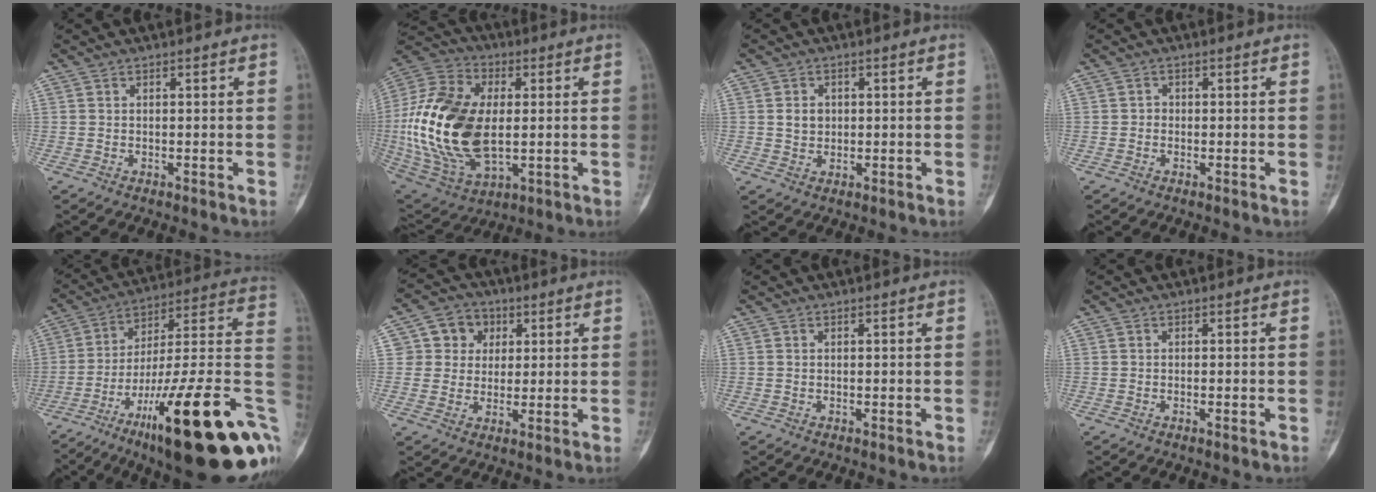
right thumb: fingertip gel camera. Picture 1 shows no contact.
{"total": 25.0, "force": [-0.1, 14.8, 20.2], "torque": [-0.410, -0.007, 0.008]}
{"total": 3.2, "force": [0.3, 2.7, 1.6], "torque": [-0.005, 0.001, 0.008]}
{"total": 0.9, "force": [-0.2, 0.9, 0.2], "torque": [0.008, 0.005, -0.007]}
{"total": 33.9, "force": [-11.9, 8.2, 30.7], "torque": [-0.359, 0.060, -0.180]}
{"total": 7.8, "force": [2.1, 7.3, 2.0], "torque": [0.015, 0.003, 0.030]}
{"total": 0.0}
{"total": 0.5, "force": [-0.3, 0.2, 0.3], "torque": [-0.006, 0.006, -0.003]}